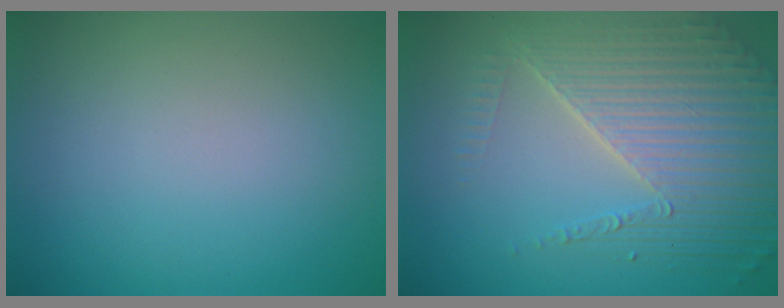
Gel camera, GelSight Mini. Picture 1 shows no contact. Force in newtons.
{"total": 6.7, "press": 4.9, "slide": 4.5}